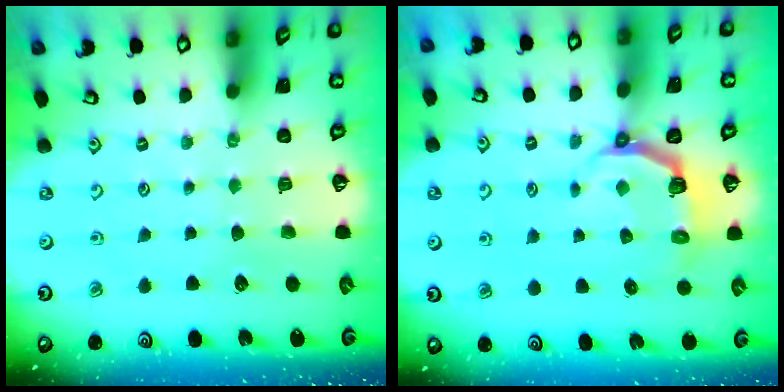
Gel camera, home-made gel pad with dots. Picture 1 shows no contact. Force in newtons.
{"total": 4.5, "press": 3.0, "slide": 3.4}